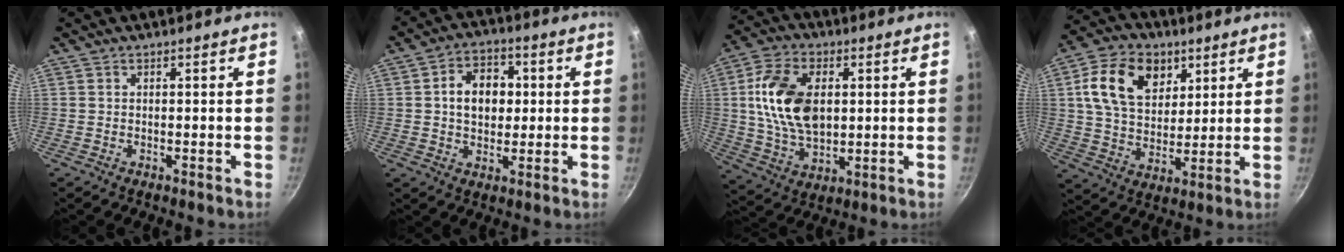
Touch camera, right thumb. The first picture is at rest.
{"total": 9.6, "force": [1.1, 7.0, 6.5], "torque": [-0.068, 0.012, 0.011]}
{"total": 16.3, "force": [2.4, 10.3, 12.4], "torque": [-0.213, -0.004, 0.044]}
{"total": 15.6, "force": [5.9, 11.0, 9.4], "torque": [-0.140, -0.011, 0.098]}